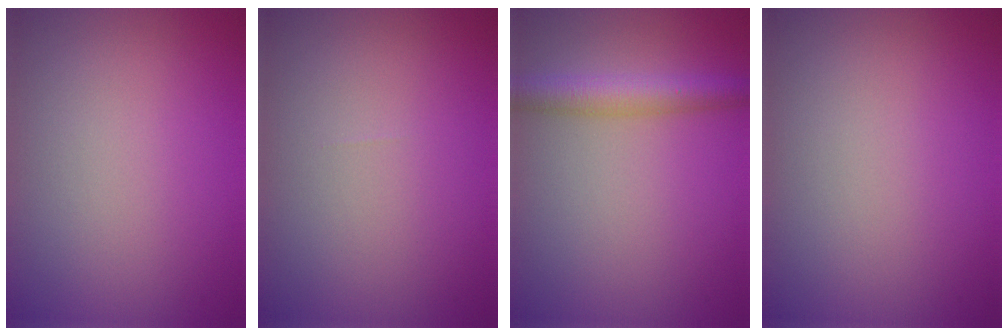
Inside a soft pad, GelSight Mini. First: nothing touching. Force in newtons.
{"total": 0.0}
{"total": 3.8, "press": 3.8, "slide": 0.1}
{"total": 0.0}